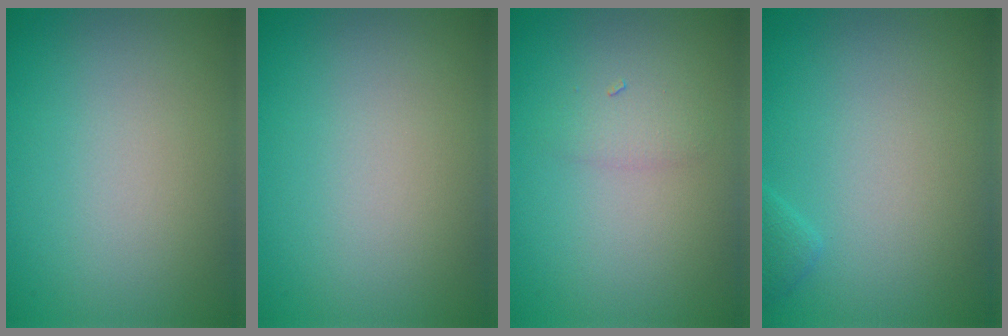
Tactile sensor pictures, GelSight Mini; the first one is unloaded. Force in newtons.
{"total": 0.0}
{"total": 1.3, "press": 1.3, "slide": 0.1}
{"total": 0.9, "press": 0.9, "slide": 0.0}